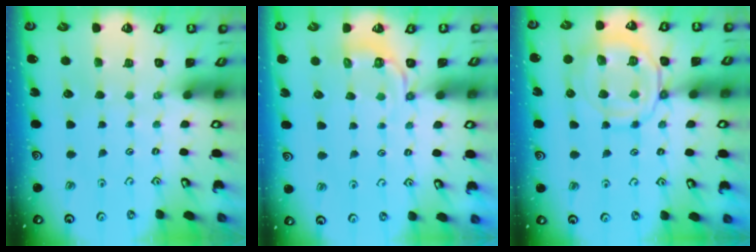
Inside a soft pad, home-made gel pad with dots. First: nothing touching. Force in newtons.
{"total": 4.2, "press": 3.9, "slide": 1.6}
{"total": 13.0, "press": 13.0, "slide": 1.4}